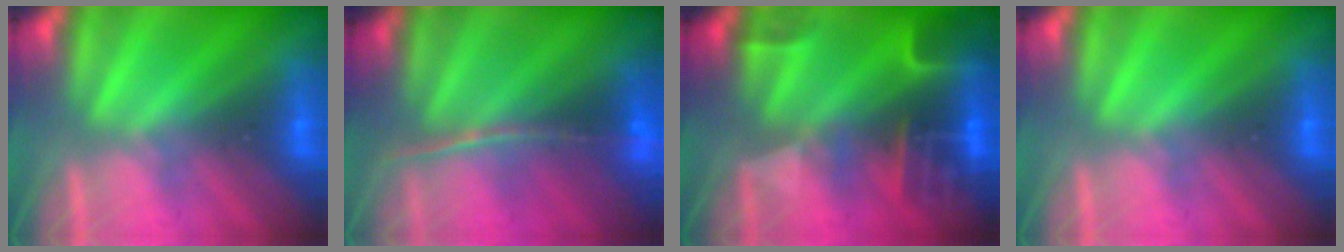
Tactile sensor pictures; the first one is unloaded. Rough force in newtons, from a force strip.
{"total": 1.6}
{"total": 6.8}
{"total": 0.0}